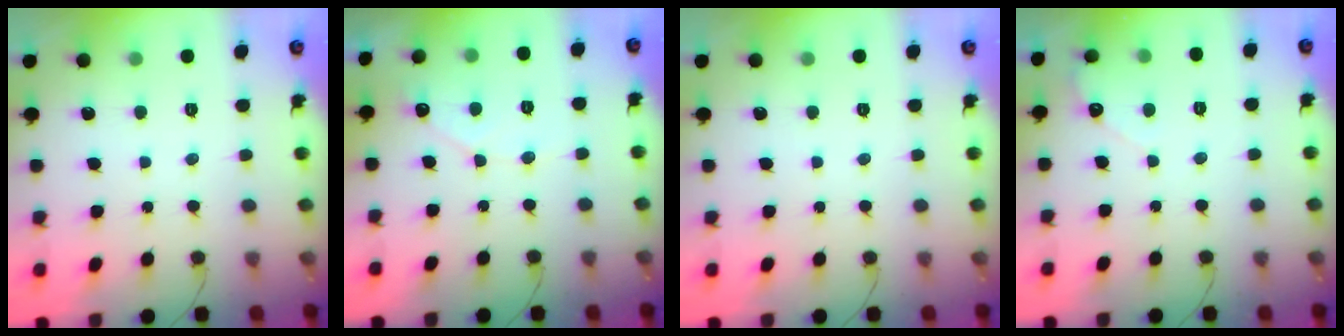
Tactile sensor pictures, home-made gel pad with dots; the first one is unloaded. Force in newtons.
{"total": 5.1, "press": 5.1, "slide": 0.4}
{"total": 0.0}
{"total": 2.6, "press": 2.6, "slide": 0.2}